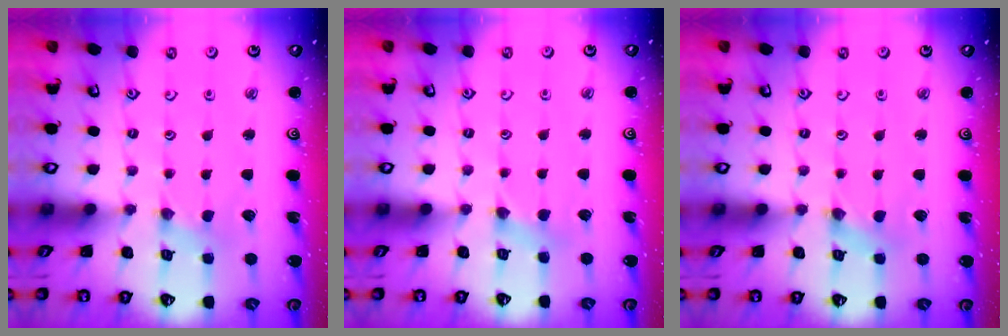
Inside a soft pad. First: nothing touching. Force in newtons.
{"total": 2.7, "press": 2.7, "slide": 0.4}
{"total": 0.0}